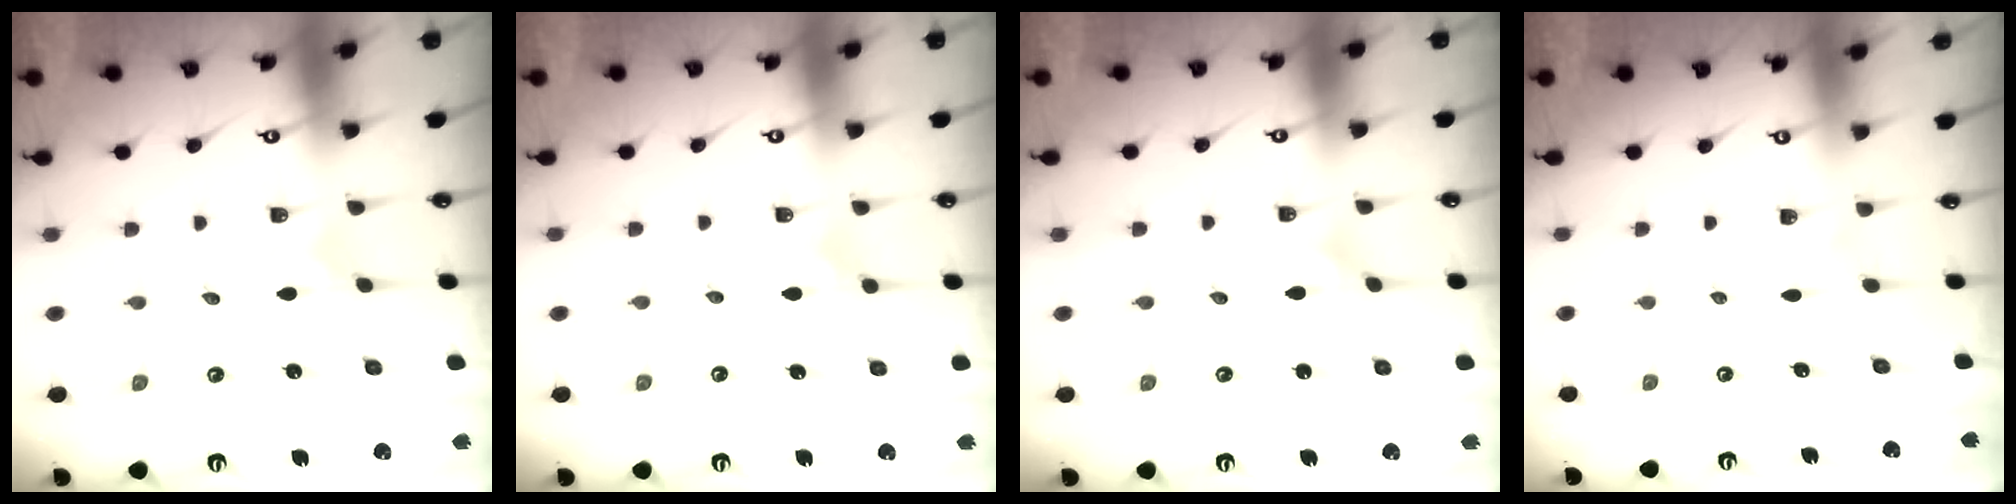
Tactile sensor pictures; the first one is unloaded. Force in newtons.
{"total": 2.7, "press": 2.7, "slide": 0.1}
{"total": 1.8, "press": 1.8, "slide": 0.1}
{"total": 0.0}